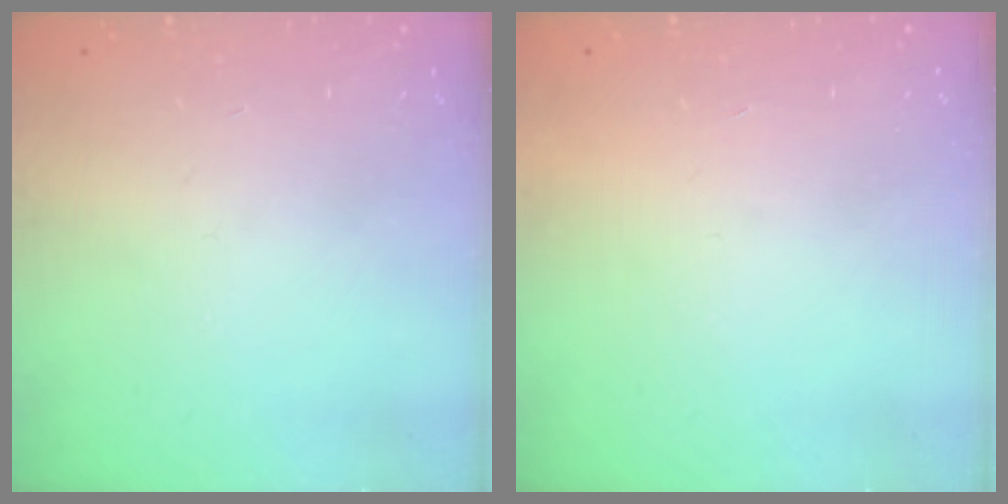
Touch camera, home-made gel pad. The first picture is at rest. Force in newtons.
{"total": 1.7, "press": 1.7, "slide": 0.1}